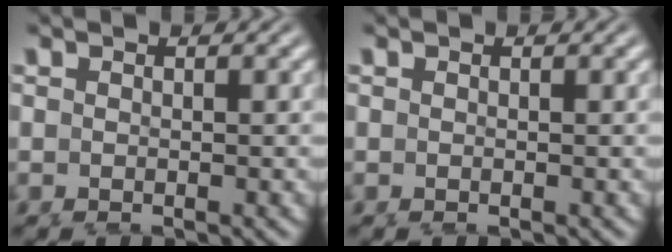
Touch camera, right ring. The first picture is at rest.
{"total": 0.0}